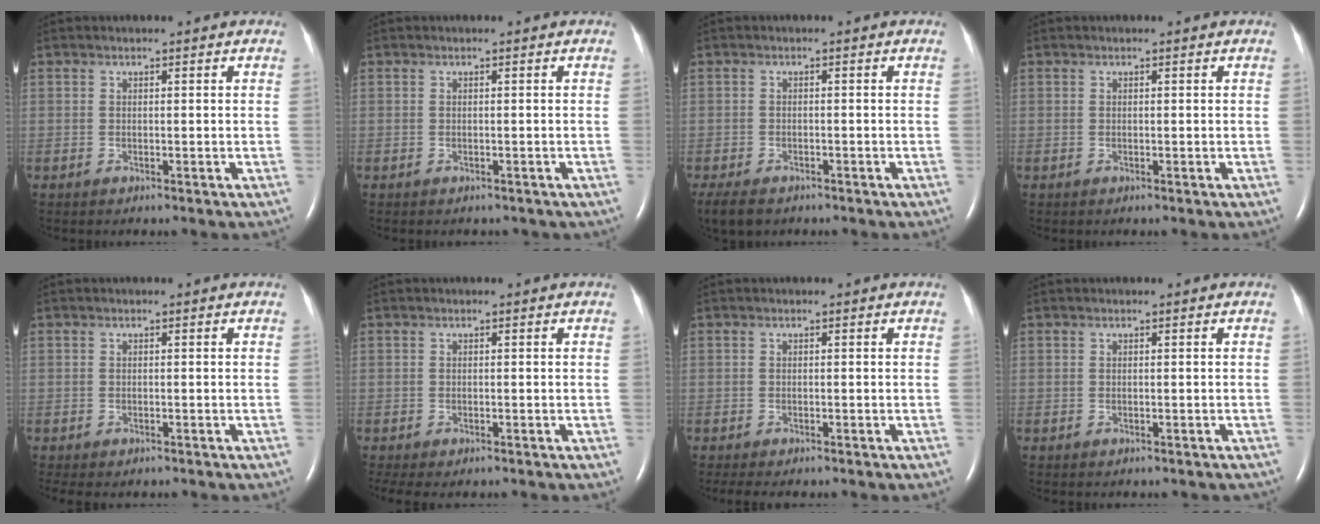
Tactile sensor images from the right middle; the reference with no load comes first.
{"total": 1.7, "force": [-1.4, 0.9, 0.5], "torque": [-0.011, -0.001, -0.012]}
{"total": 6.0, "force": [-4.4, 2.9, 2.8], "torque": [-0.052, -0.010, -0.067]}
{"total": 0.0}
{"total": 2.7, "force": [-2.1, 1.2, 1.1], "torque": [-0.015, -0.005, -0.024]}
{"total": 3.4, "force": [-2.6, 1.3, 1.9], "torque": [-0.031, -0.011, -0.036]}
{"total": 3.6, "force": [-2.9, 1.0, 1.9], "torque": [-0.029, -0.011, -0.038]}
{"total": 2.1, "force": [-1.7, 0.8, 0.8], "torque": [-0.010, -0.003, -0.017]}